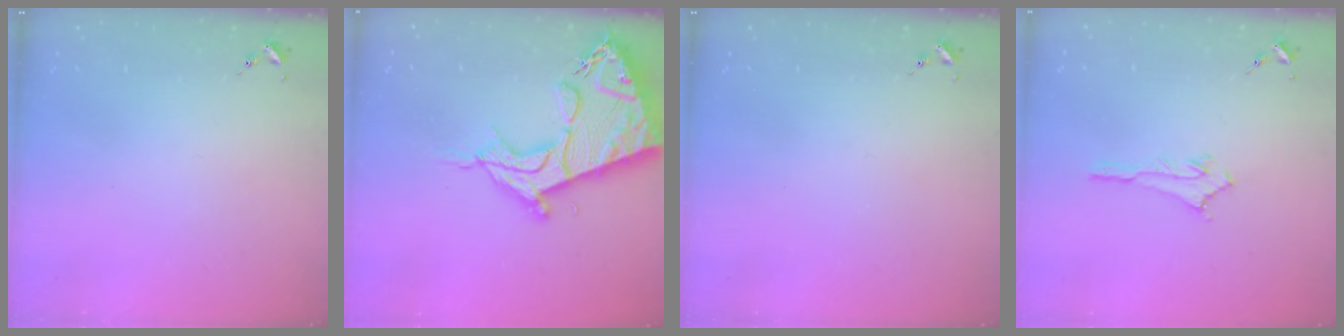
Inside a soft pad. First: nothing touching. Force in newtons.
{"total": 19.5, "press": 19.4, "slide": 1.8}
{"total": 0.0}
{"total": 2.9, "press": 2.9, "slide": 0.3}